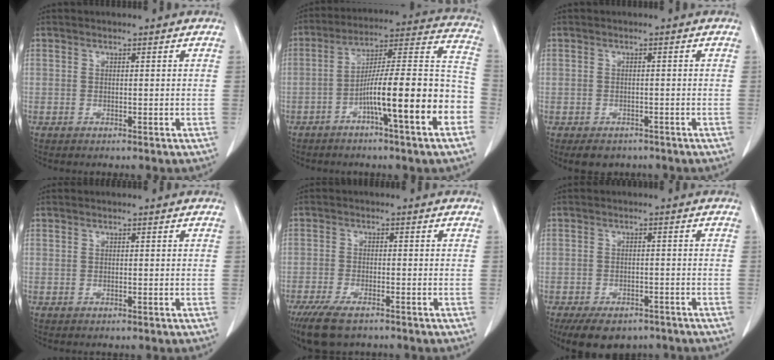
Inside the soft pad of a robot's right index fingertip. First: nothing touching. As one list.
[{"total": 17.7, "force": [-6.4, 0.9, 16.4], "torque": [-0.233, 0.022, -0.102]}, {"total": 3.7, "force": [-2.6, 2.4, 0.9], "torque": [-0.008, 0.002, -0.033]}, {"total": 0.0}, {"total": 7.4, "force": [-5.4, 2.3, 4.5], "torque": [-0.081, -0.014, -0.088]}, {"total": 9.4, "force": [-6.9, 5.2, 3.7], "torque": [-0.055, -0.002, -0.098]}]